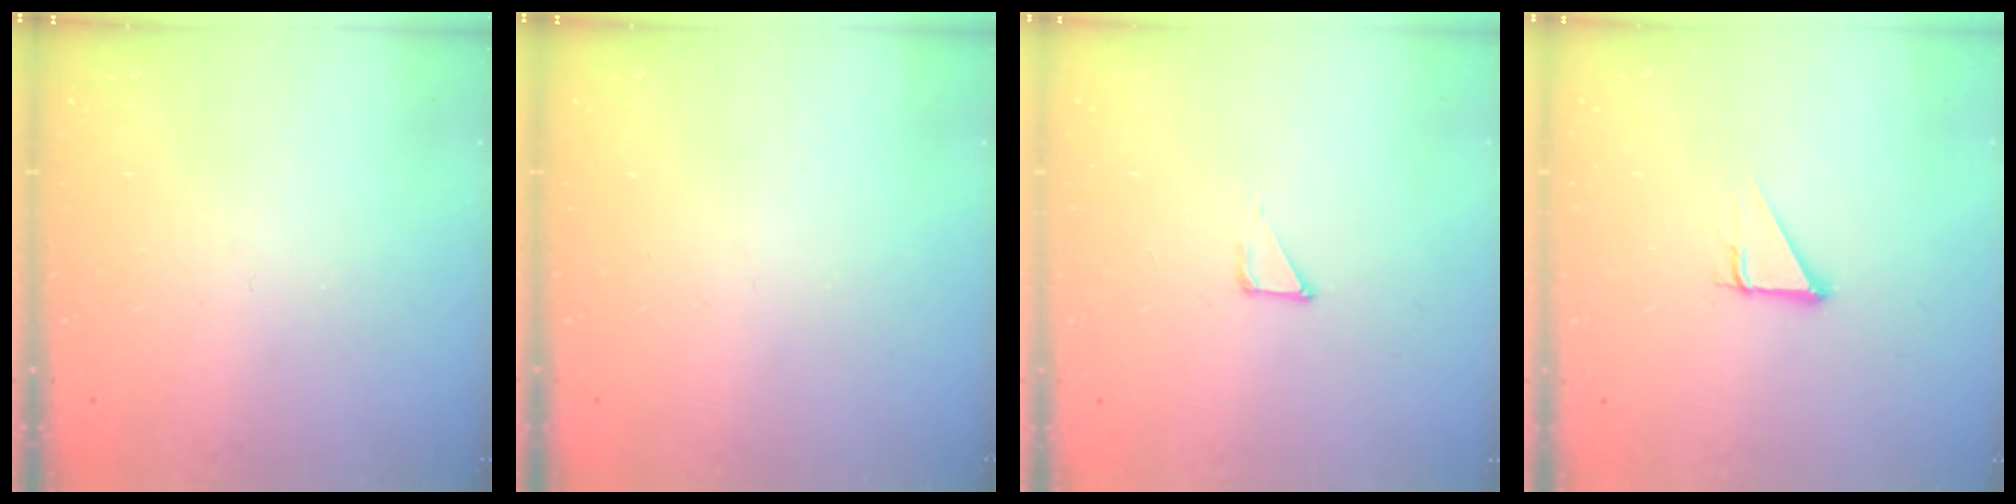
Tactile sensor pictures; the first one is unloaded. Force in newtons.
{"total": 0.0}
{"total": 2.7, "press": 2.7, "slide": 0.3}
{"total": 2.9, "press": 2.9, "slide": 0.1}